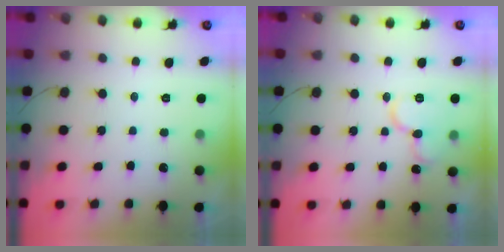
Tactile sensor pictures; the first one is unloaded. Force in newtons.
{"total": 11.9, "press": 11.9, "slide": 1.3}